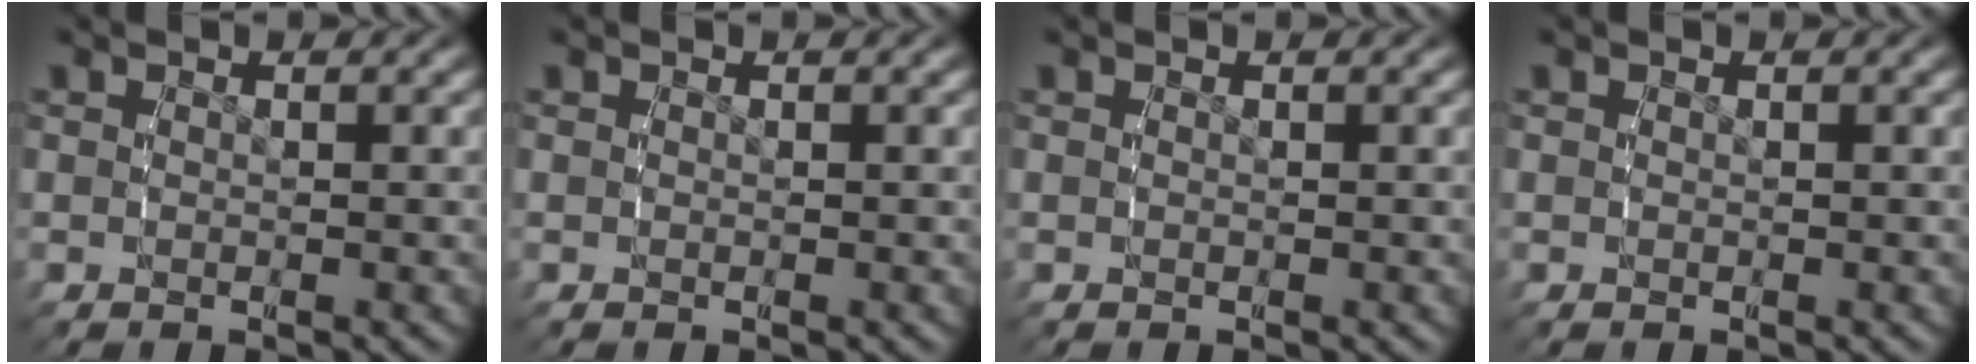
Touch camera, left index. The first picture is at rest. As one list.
[{"total": 0.0}, {"total": 0.0}, {"total": 0.0}]